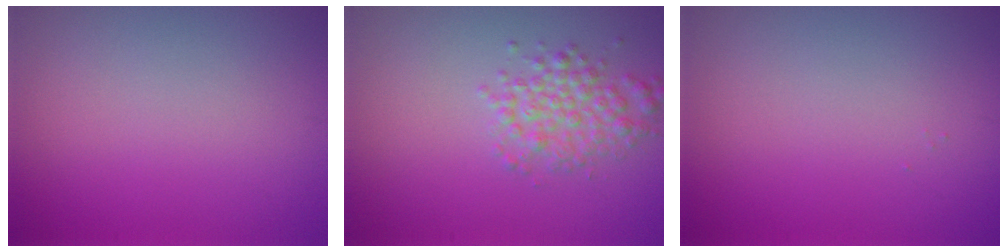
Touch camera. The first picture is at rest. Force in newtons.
{"total": 3.0, "press": 3.0, "slide": 0.1}
{"total": 0.0}